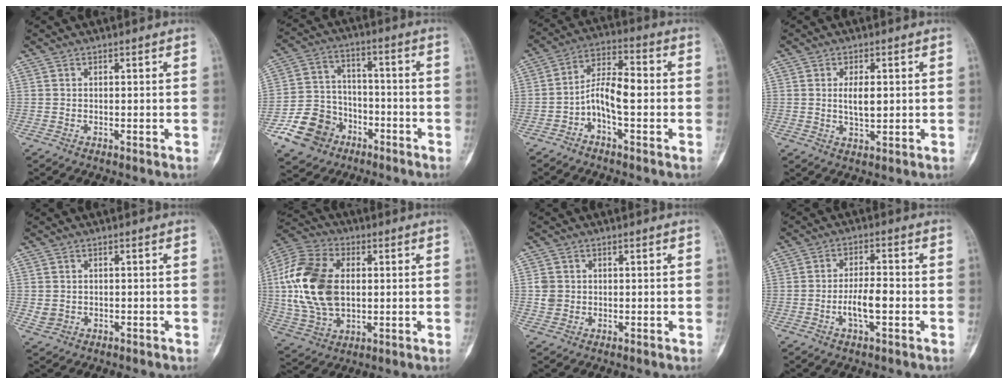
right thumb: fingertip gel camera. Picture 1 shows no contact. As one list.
[{"total": 11.9, "force": [-5.7, 9.6, 4.2], "torque": [-0.053, 0.047, -0.094]}, {"total": 8.4, "force": [-2.0, 3.7, 7.3], "torque": [-0.126, 0.043, -0.040]}, {"total": 4.6, "force": [0.6, 2.0, 4.0], "torque": [-0.063, -0.007, 0.013]}, {"total": 2.1, "force": [-0.4, 1.9, 0.9], "torque": [-0.015, 0.006, 0.001]}, {"total": 20.3, "force": [1.8, 13.0, 15.5], "torque": [-0.317, 0.003, 0.036]}, {"total": 2.6, "force": [0.1, 2.3, 1.0], "torque": [-0.010, 0.003, 0.002]}, {"total": 6.2, "force": [-1.8, 2.2, 5.5], "torque": [-0.098, 0.015, -0.033]}]